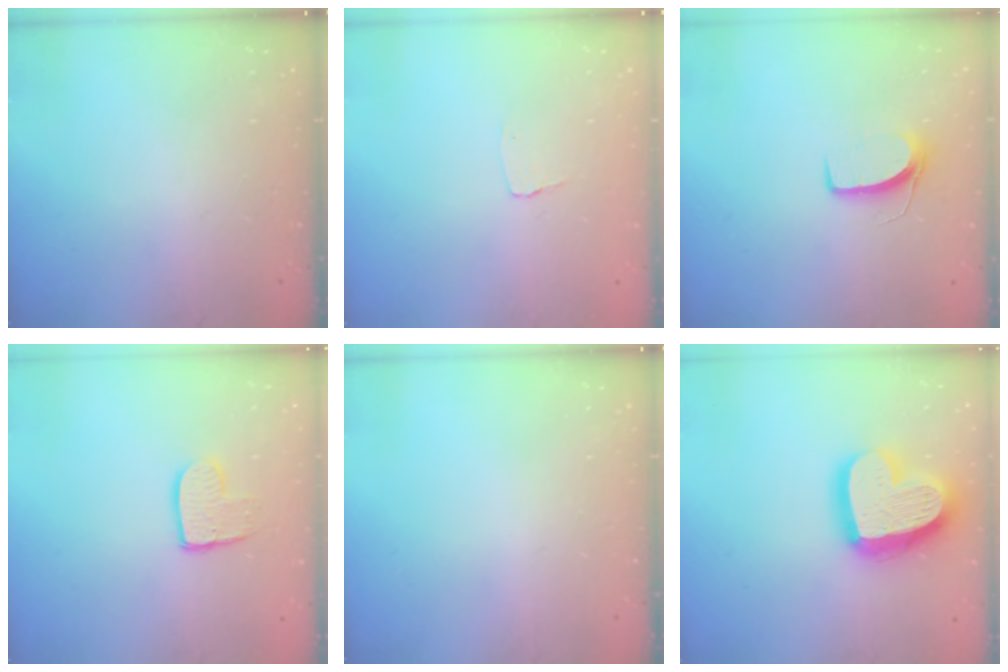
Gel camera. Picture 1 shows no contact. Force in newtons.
{"total": 2.6, "press": 2.6, "slide": 0.2}
{"total": 7.0, "press": 7.0, "slide": 0.4}
{"total": 9.0, "press": 9.0, "slide": 0.7}
{"total": 0.0}
{"total": 21.6, "press": 21.5, "slide": 1.9}